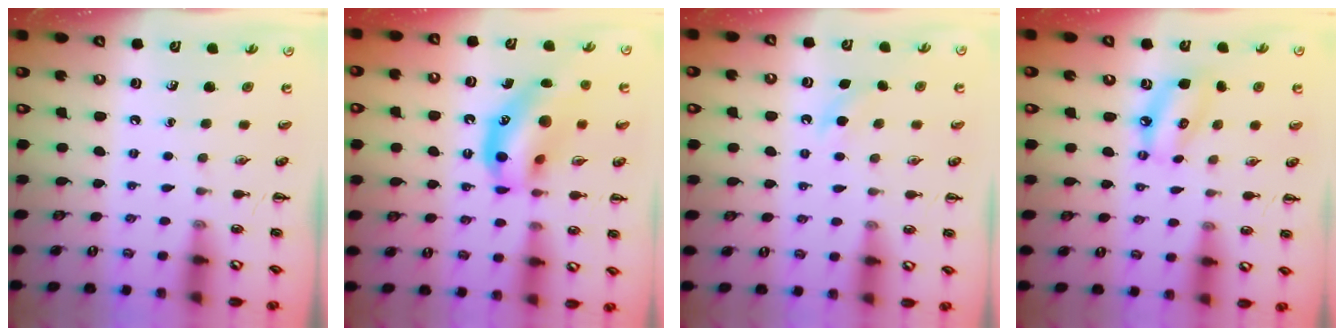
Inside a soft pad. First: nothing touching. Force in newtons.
{"total": 16.8, "press": 16.3, "slide": 4.1}
{"total": 3.5, "press": 3.4, "slide": 0.9}
{"total": 9.0, "press": 8.7, "slide": 2.3}